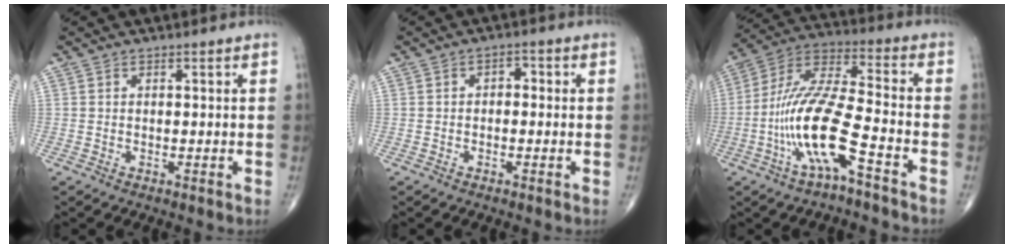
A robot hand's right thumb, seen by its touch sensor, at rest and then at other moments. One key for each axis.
{"total": 2.1, "fx": 0.0, "fy": 1.4, "fz": 1.6, "tx": -0.007, "ty": 0.009, "tz": -0.010}
{"total": 14.8, "fx": -6.0, "fy": 3.4, "fz": 13.1, "tx": -0.275, "ty": 0.051, "tz": -0.114}